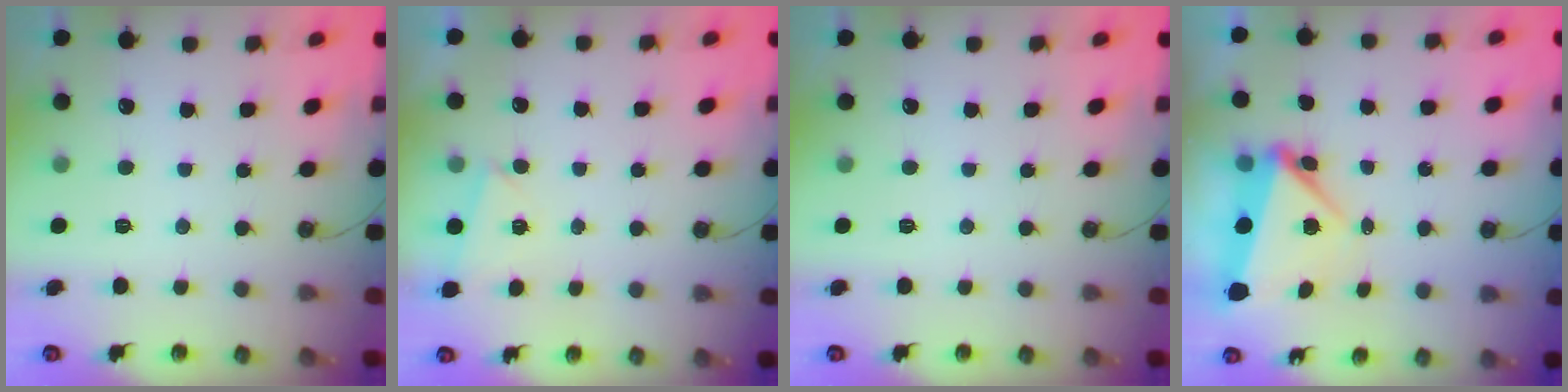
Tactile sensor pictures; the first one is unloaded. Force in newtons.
{"total": 2.5, "press": 1.6, "slide": 1.9}
{"total": 0.0}
{"total": 5.9, "press": 5.9, "slide": 0.8}